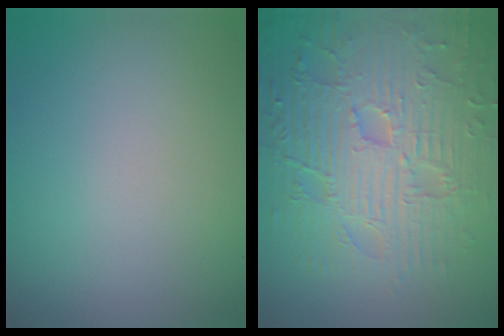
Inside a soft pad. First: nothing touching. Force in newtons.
{"total": 9.4, "press": 6.8, "slide": 6.4}